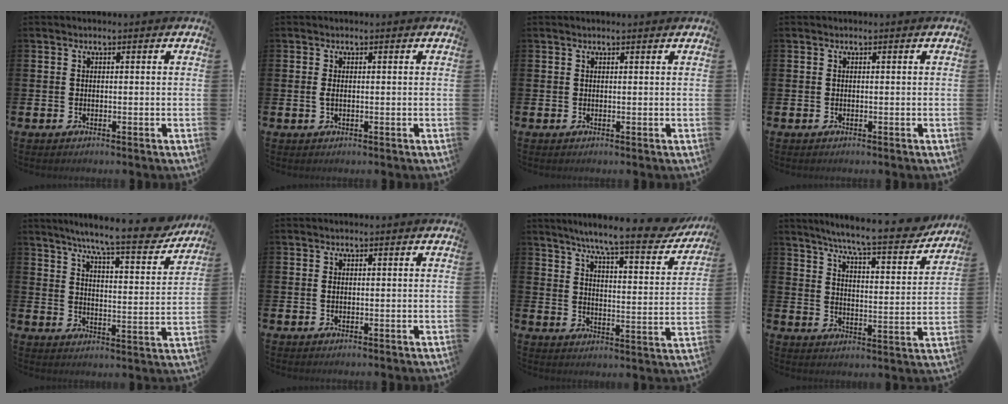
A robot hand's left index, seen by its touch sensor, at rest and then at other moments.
{"total": 1.1, "force": [0.1, 0.4, 1.0], "torque": [-0.014, 0.002, -0.002]}
{"total": 0.5, "force": [0.5, 0.0, 0.2], "torque": [0.001, -0.002, 0.008]}
{"total": 0.0}
{"total": 9.2, "force": [8.0, 0.4, 4.4], "torque": [-0.088, -0.056, 0.131]}
{"total": 0.5, "force": [0.2, 0.3, 0.4], "torque": [-0.003, 0.000, 0.001]}
{"total": 8.6, "force": [7.4, 0.4, 4.3], "torque": [-0.087, -0.055, 0.117]}
{"total": 8.5, "force": [7.7, 0.4, 3.5], "torque": [-0.083, -0.056, 0.127]}